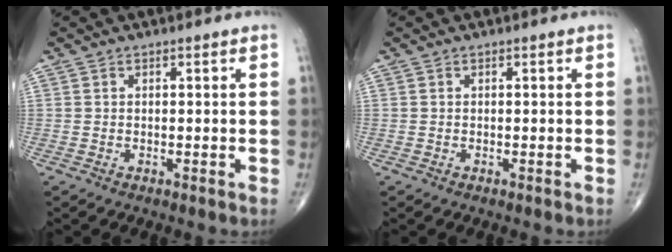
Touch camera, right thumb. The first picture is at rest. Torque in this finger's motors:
{"motor_torque": [-0.21, -0.48, -0.07, 0.00, 0.00]}